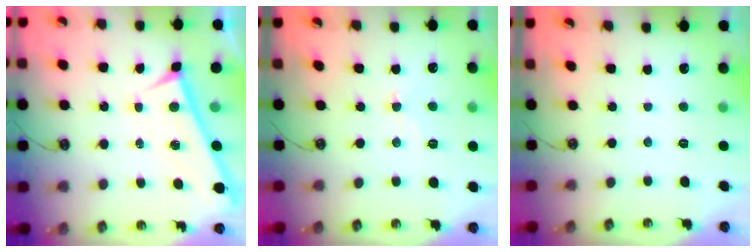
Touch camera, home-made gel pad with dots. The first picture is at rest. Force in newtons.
{"total": 1.6, "press": 1.5, "slide": 0.5}
{"total": 0.0}